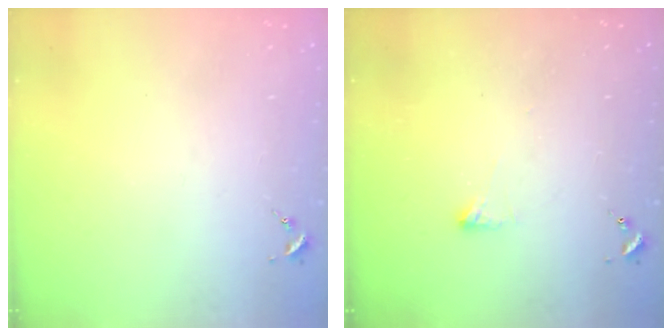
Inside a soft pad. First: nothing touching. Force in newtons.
{"total": 2.9, "press": 2.8, "slide": 0.5}